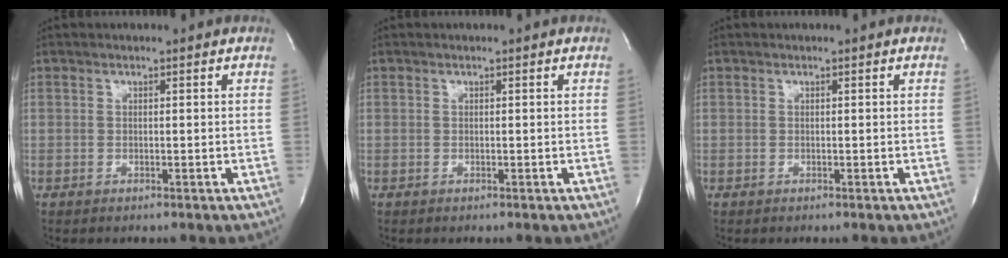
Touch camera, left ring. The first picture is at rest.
{"total": 0.0}
{"total": 0.0}